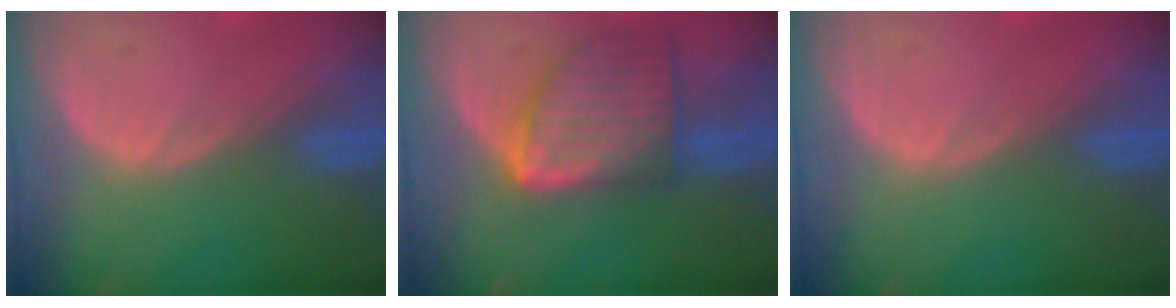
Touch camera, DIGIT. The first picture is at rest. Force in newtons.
{"total": 9.1, "press": 9.1, "slide": 0.6}
{"total": 0.0}